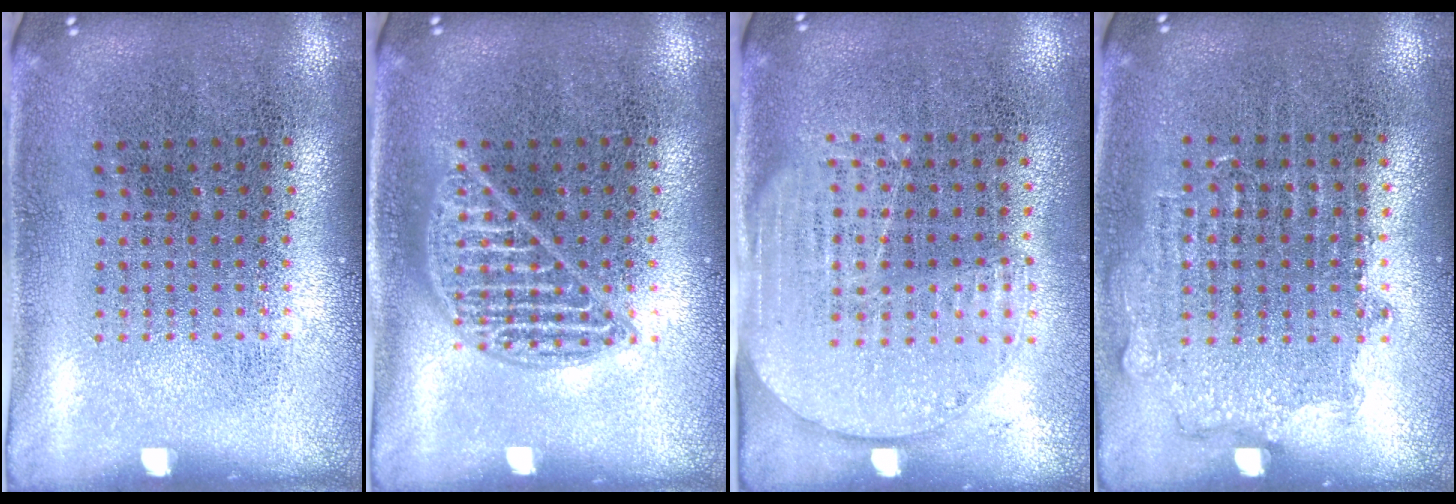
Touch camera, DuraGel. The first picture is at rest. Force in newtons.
{"total": 2.0, "press": 2.0, "slide": 0.2}
{"total": 1.4, "press": 1.2, "slide": 0.7}
{"total": 0.8, "press": 0.7, "slide": 0.4}